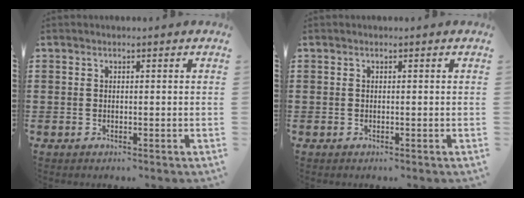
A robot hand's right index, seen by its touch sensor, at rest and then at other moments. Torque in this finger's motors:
{"motor_torque": [-0.05, 0.05, 0.00, 0.00]}